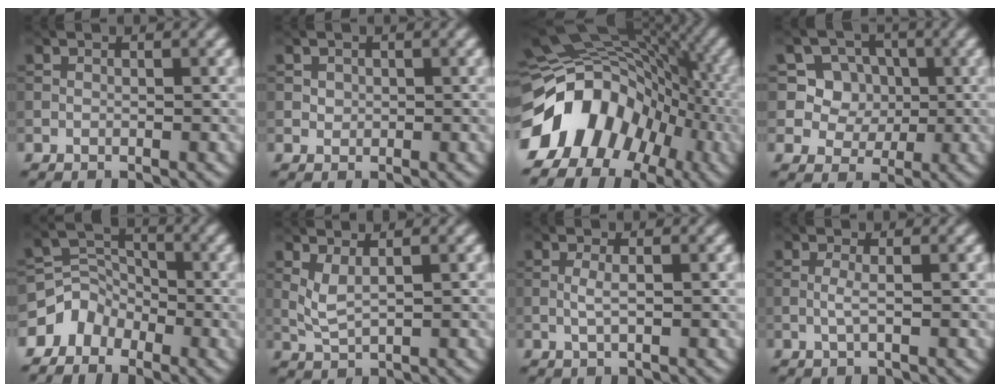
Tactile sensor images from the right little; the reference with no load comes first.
{"total": 0.7, "force": [0.2, 0.7, 0.2], "torque": [-0.005, -0.003, 0.005]}
{"total": 12.5, "force": [-5.5, 8.9, 6.8], "torque": [-0.120, 0.013, -0.110]}
{"total": 6.1, "force": [1.5, 5.5, 2.1], "torque": [-0.041, 0.001, 0.028]}
{"total": 3.9, "force": [-2.9, 2.6, 0.3], "torque": [0.007, 0.014, -0.063]}
{"total": 2.0, "force": [0.8, 0.4, 1.7], "torque": [-0.046, -0.005, 0.020]}
{"total": 1.1, "force": [-0.3, 0.0, 1.0], "torque": [-0.027, 0.000, -0.009]}
{"total": 1.0, "force": [-0.2, 0.0, 1.0], "torque": [-0.025, 0.001, -0.007]}